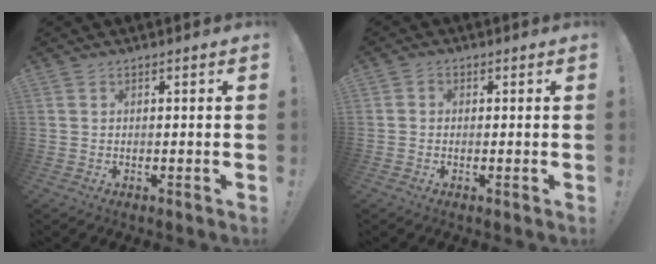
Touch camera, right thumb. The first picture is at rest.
{"total": 1.2, "force": [-0.1, 1.2, 0.3], "torque": [-0.005, 0.006, -0.002]}